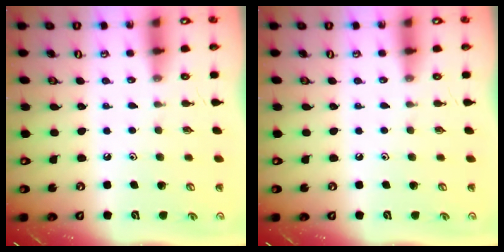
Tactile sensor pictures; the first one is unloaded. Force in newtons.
{"total": 0.0}